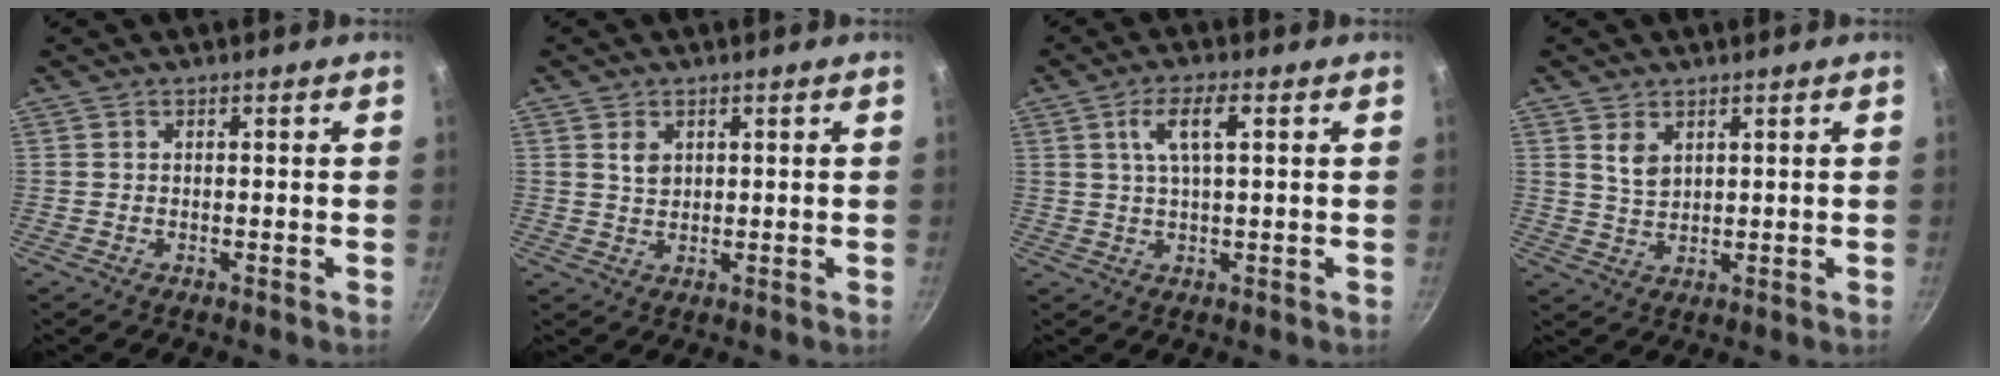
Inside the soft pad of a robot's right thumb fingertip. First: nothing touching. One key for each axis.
{"total": 2.7, "fx": 1.1, "fy": 1.9, "fz": 1.6, "tx": -0.022, "ty": -0.003, "tz": 0.023}
{"total": 6.0, "fx": 2.0, "fy": 1.7, "fz": 5.4, "tx": -0.106, "ty": 0.007, "tz": 0.036}
{"total": 3.9, "fx": 1.9, "fy": 2.3, "fz": 2.4, "tx": -0.041, "ty": -0.013, "tz": 0.042}